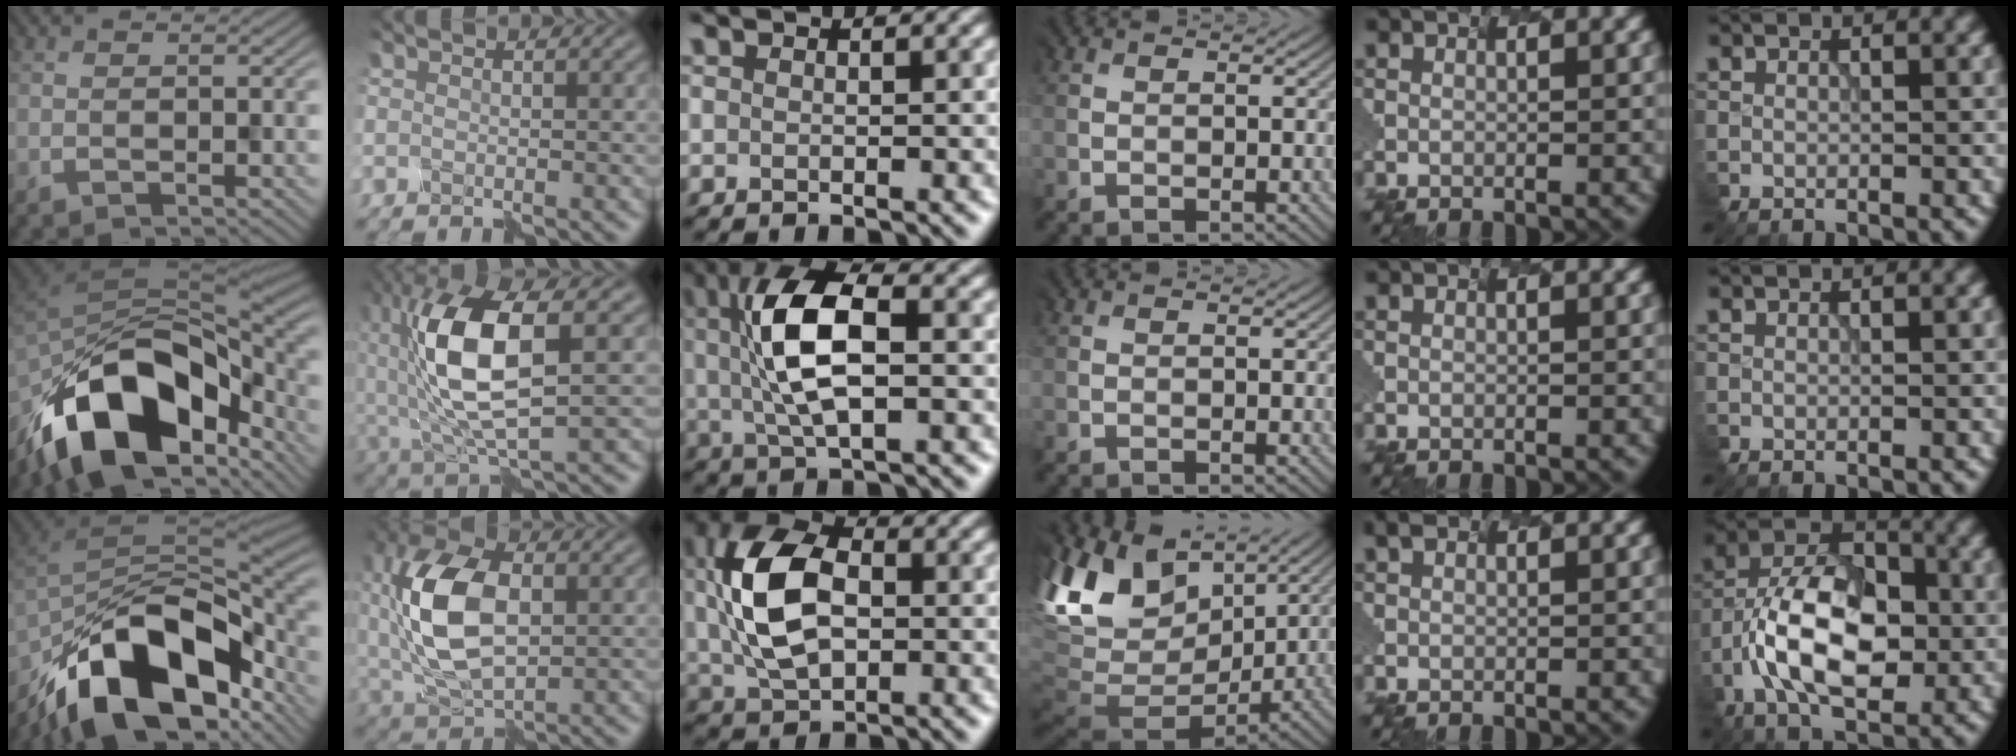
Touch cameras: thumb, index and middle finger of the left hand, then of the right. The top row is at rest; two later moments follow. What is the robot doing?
{"motion": "disassemble", "object": "markers"}